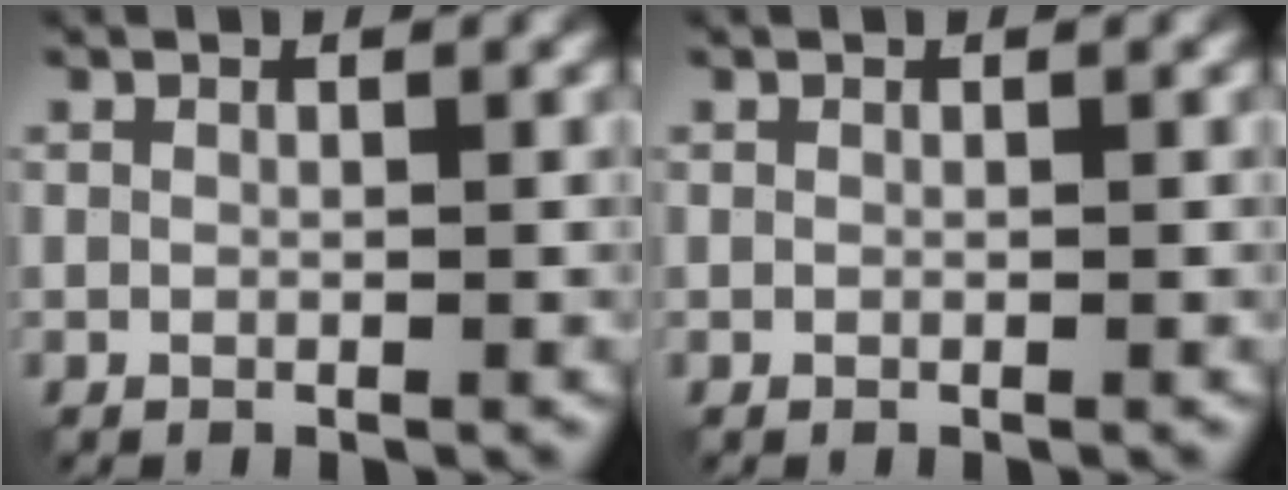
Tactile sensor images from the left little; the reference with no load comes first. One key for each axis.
{"total": 0.0}